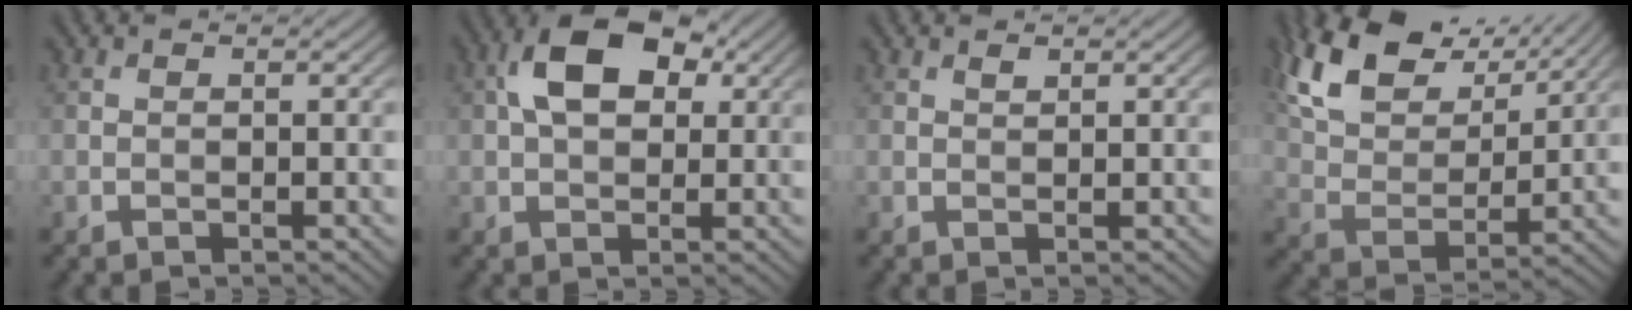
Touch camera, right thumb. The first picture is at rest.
{"total": 8.6, "force": [2.5, 5.4, 6.3], "torque": [-0.119, 0.016, 0.035]}
{"total": 0.7, "force": [0.5, 0.2, 0.3], "torque": [-0.007, -0.002, 0.012]}
{"total": 13.7, "force": [8.8, 6.8, 8.0], "torque": [-0.199, 0.019, 0.158]}